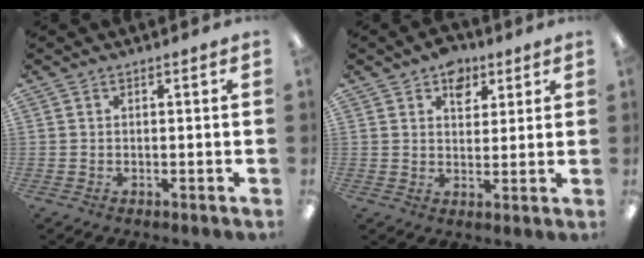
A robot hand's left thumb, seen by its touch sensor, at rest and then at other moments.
{"total": 6.4, "force": [4.0, 4.2, 2.6], "torque": [-0.016, -0.015, 0.067]}